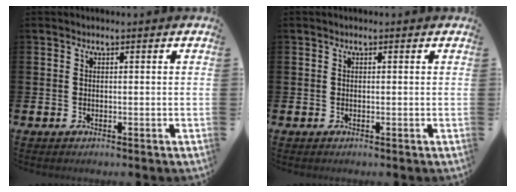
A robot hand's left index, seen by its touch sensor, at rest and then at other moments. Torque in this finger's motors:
{"motor_torque": [0.65, -1.33, 0.22, 0.03]}